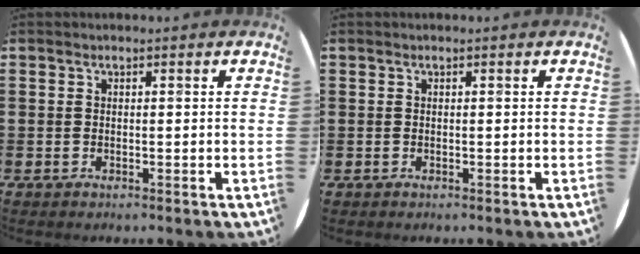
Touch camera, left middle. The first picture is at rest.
{"total": 0.0}